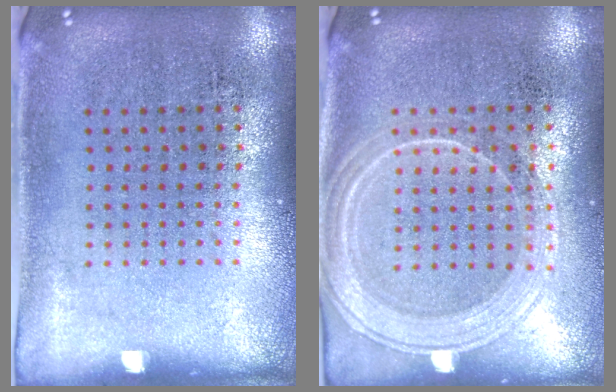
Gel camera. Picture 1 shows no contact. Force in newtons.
{"total": 1.9, "press": 1.8, "slide": 0.5}